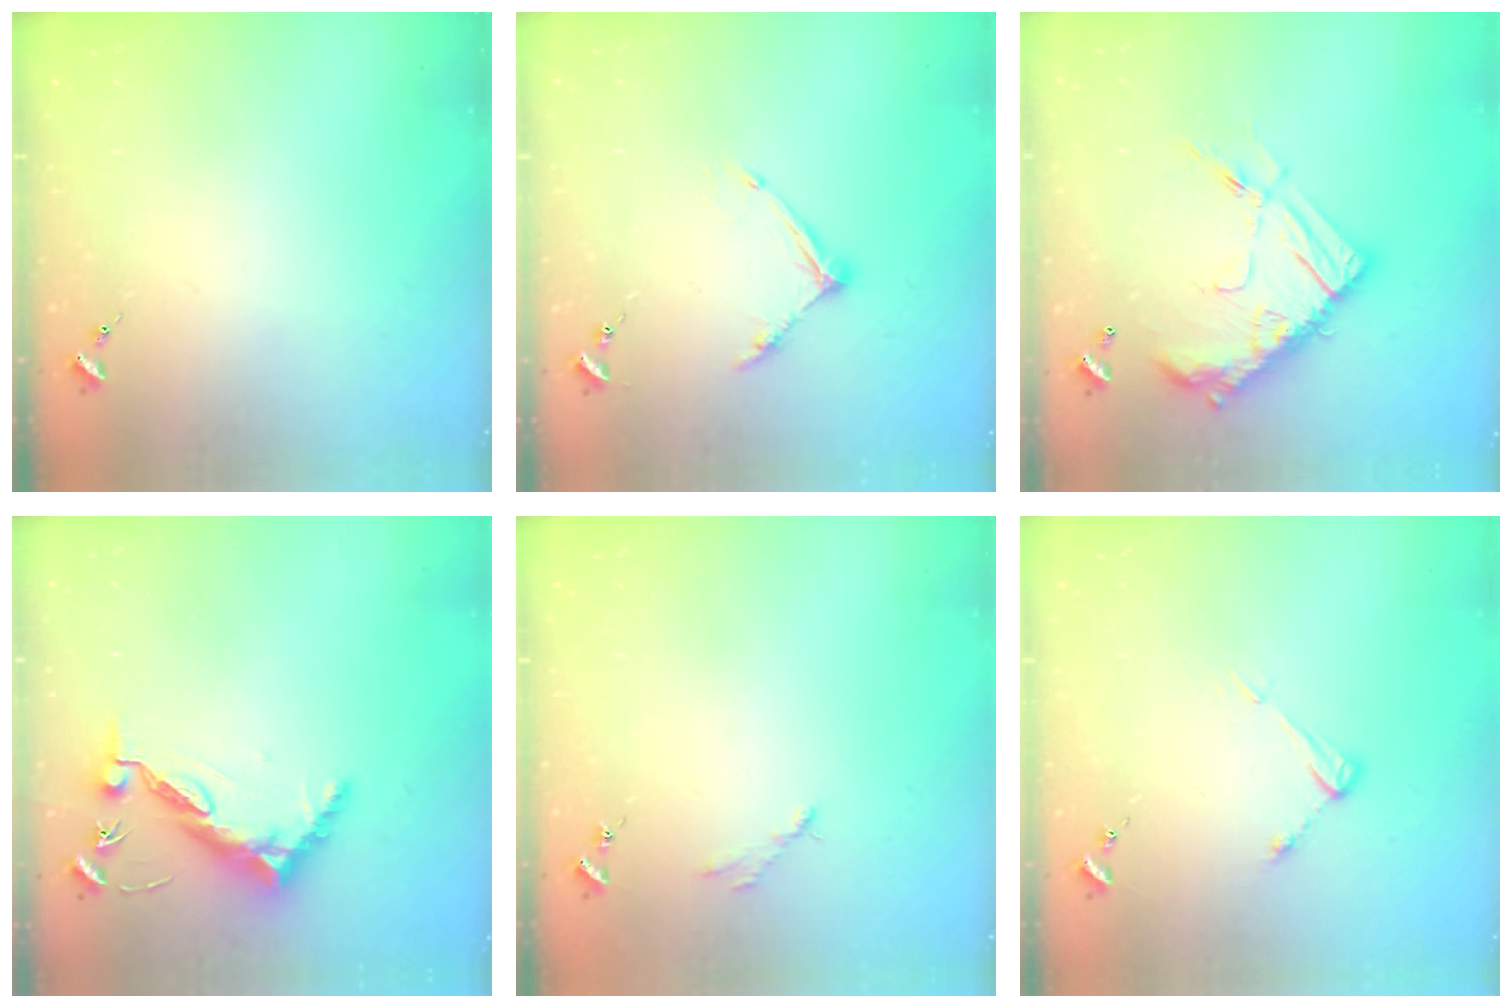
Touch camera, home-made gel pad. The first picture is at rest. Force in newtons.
{"total": 10.0, "press": 9.9, "slide": 0.7}
{"total": 18.6, "press": 18.5, "slide": 1.7}
{"total": 12.1, "press": 12.0, "slide": 1.2}
{"total": 2.8, "press": 2.8, "slide": 0.4}
{"total": 5.2, "press": 5.1, "slide": 0.3}